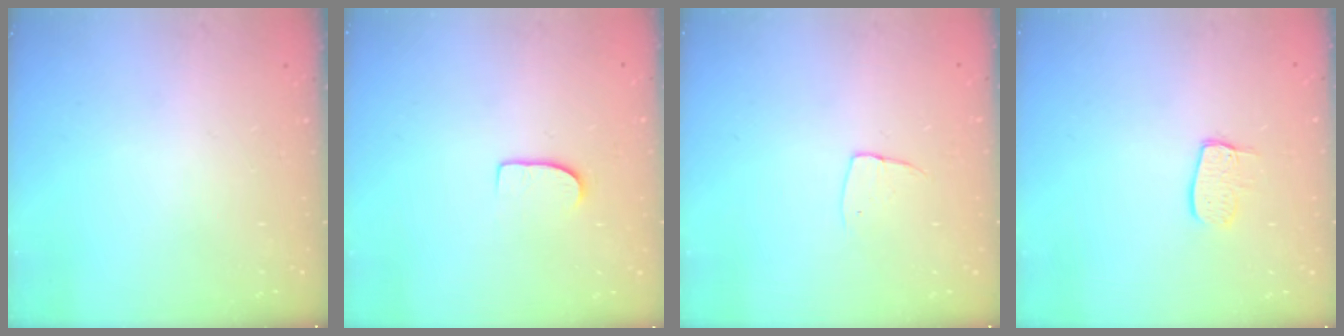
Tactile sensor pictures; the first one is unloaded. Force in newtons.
{"total": 5.8, "press": 5.8, "slide": 0.5}
{"total": 5.2, "press": 5.2, "slide": 0.4}
{"total": 7.5, "press": 7.5, "slide": 0.6}